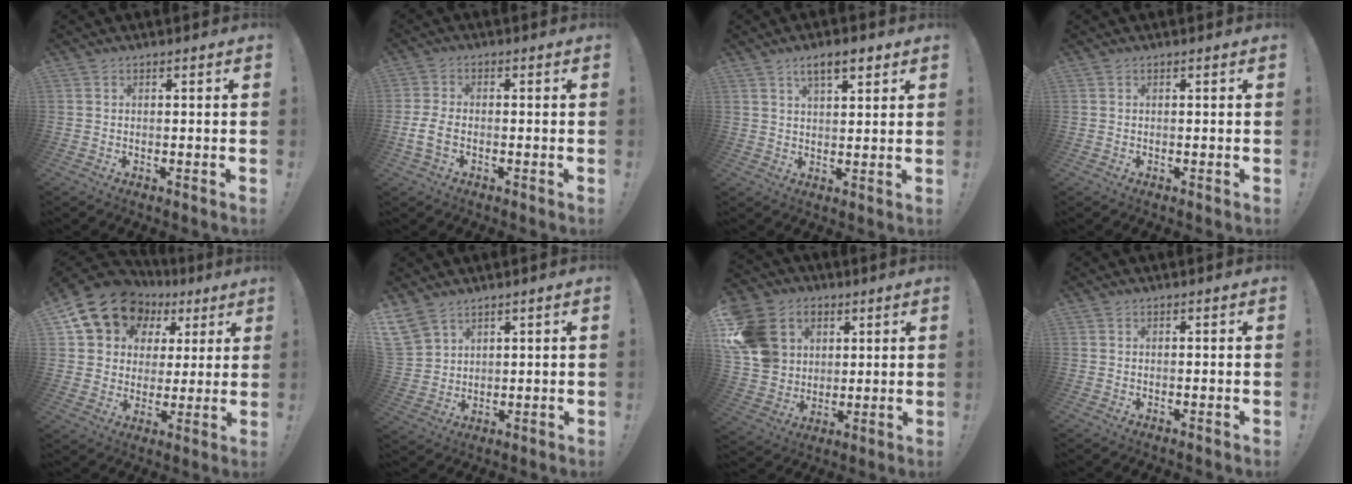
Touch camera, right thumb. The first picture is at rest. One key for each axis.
{"total": 5.5, "fx": -1.8, "fy": 2.9, "fz": 4.3, "tx": -0.088, "ty": 0.006, "tz": -0.028}
{"total": 7.0, "fx": 4.3, "fy": 2.6, "fz": 4.9, "tx": -0.072, "ty": -0.013, "tz": 0.073}
{"total": 0.0}
{"total": 16.2, "fx": 9.1, "fy": 11.8, "fz": 6.5, "tx": -0.099, "ty": -0.052, "tz": 0.180}
{"total": 7.7, "fx": 5.8, "fy": 4.4, "fz": 2.4, "tx": -0.057, "ty": -0.032, "tz": 0.118}
{"total": 16.6, "fx": 5.0, "fy": 14.2, "fz": 7.0, "tx": -0.114, "ty": -0.011, "tz": 0.115}
{"total": 0.0}